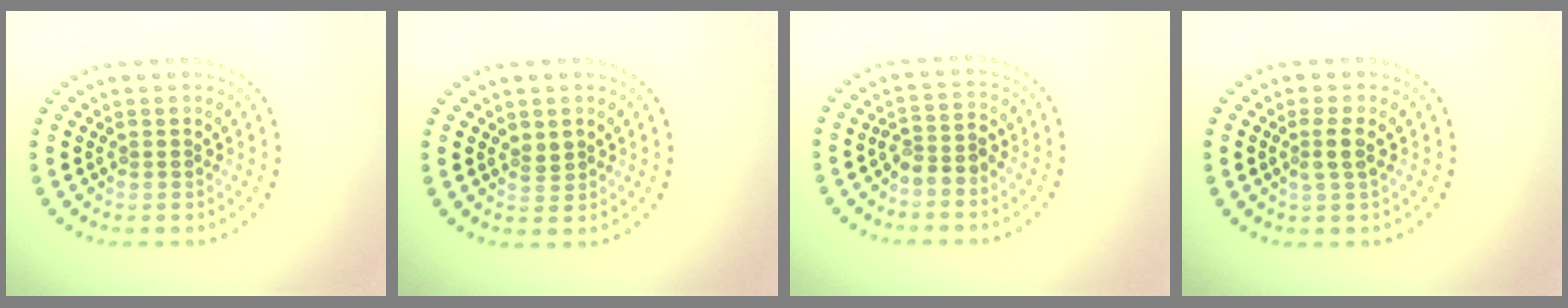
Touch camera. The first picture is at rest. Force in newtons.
{"total": 1.2, "press": 1.1, "slide": 0.5}
{"total": 2.2, "press": 1.8, "slide": 1.3}
{"total": 1.8, "press": 1.4, "slide": 1.1}